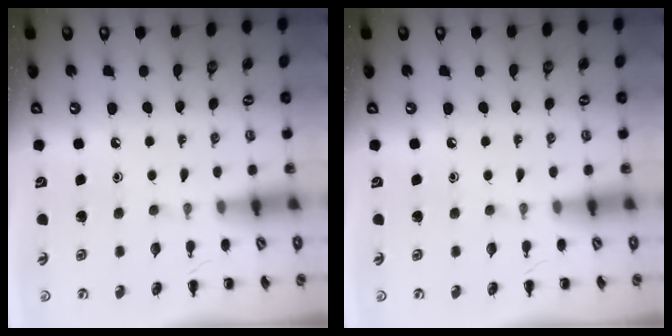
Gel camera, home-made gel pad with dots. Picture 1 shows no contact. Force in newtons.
{"total": 0.0}